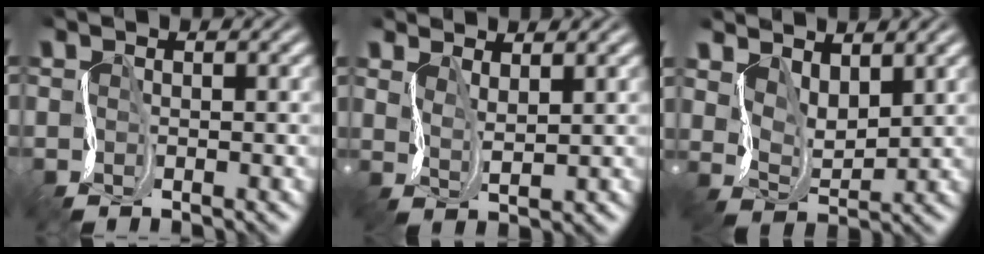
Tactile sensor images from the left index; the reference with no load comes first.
{"total": 2.2, "force": [1.9, 0.5, 0.9], "torque": [-0.029, -0.001, 0.041]}
{"total": 3.3, "force": [2.5, 1.6, 1.6], "torque": [-0.047, -0.007, 0.049]}